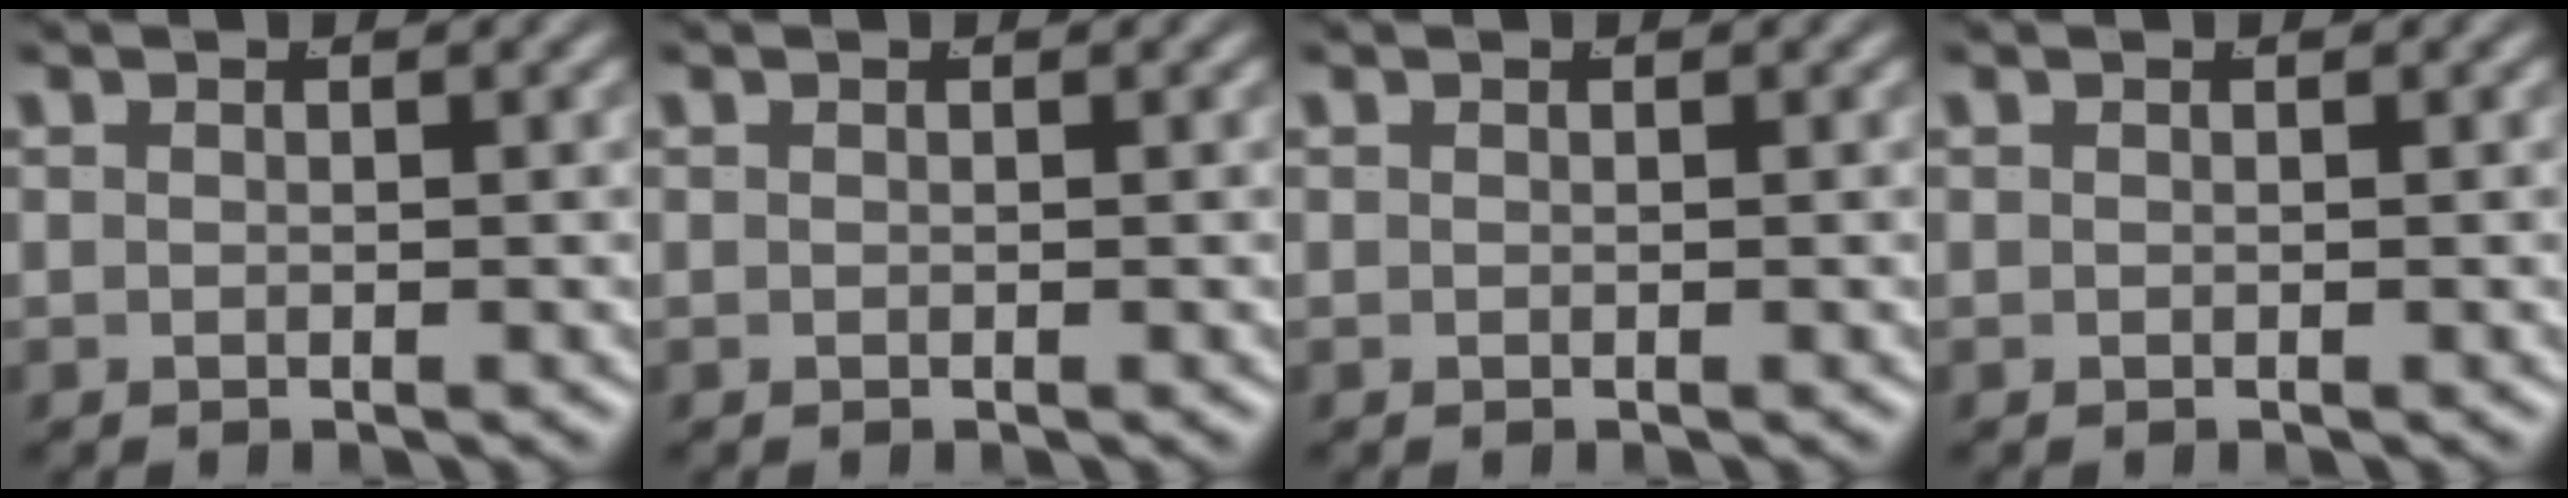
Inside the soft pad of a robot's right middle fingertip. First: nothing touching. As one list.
[{"total": 0.0}, {"total": 0.0}, {"total": 0.0}]